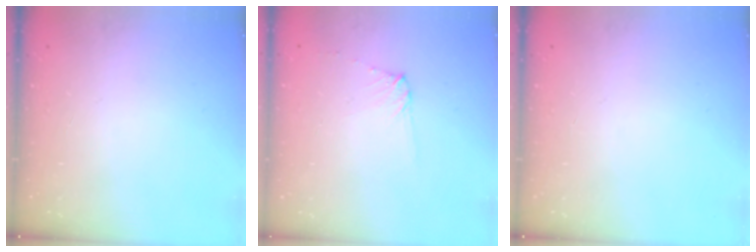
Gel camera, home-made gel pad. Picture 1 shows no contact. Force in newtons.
{"total": 5.1, "press": 5.1, "slide": 0.8}
{"total": 0.0}